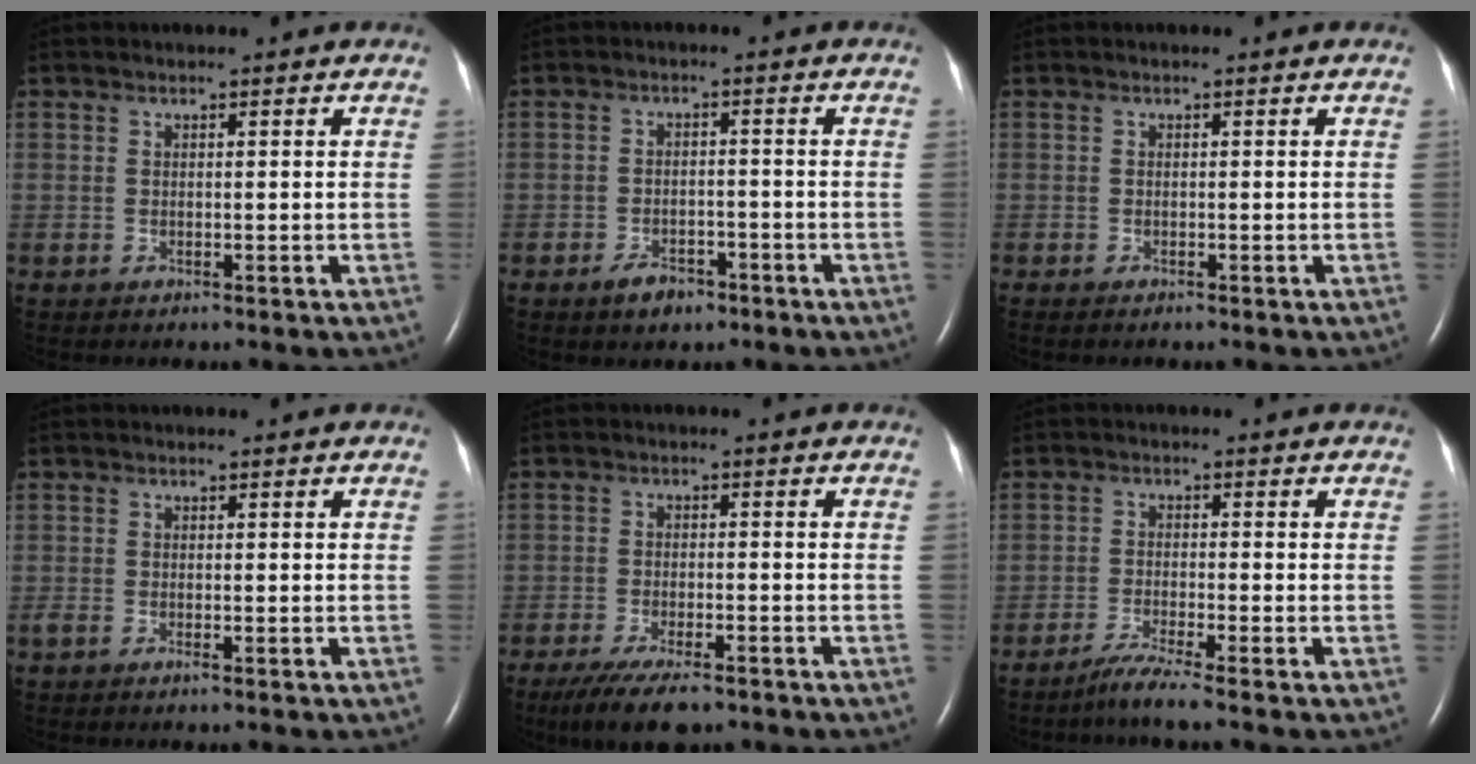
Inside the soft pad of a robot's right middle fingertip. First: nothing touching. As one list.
[{"total": 3.8, "force": [-2.6, 2.0, 1.9], "torque": [-0.038, 0.000, -0.036]}, {"total": 0.8, "force": [-0.6, 0.1, 0.5], "torque": [-0.014, -0.004, -0.007]}, {"total": 0.7, "force": [-0.4, 0.0, 0.6], "torque": [-0.016, -0.003, -0.009]}, {"total": 8.5, "force": [-6.2, 2.4, 5.3], "torque": [-0.091, -0.017, -0.101]}, {"total": 3.6, "force": [-2.8, -1.1, 2.0], "torque": [-0.051, -0.015, -0.060]}]